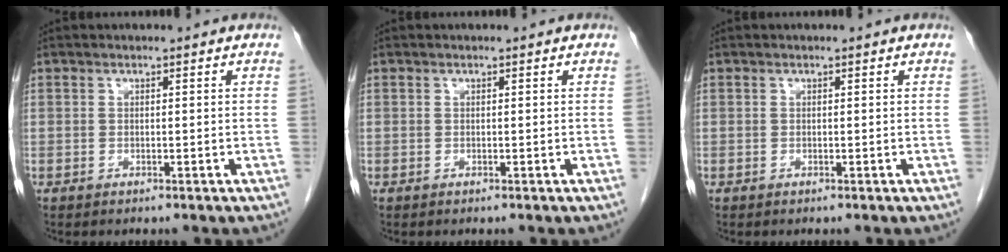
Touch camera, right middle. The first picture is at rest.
{"total": 0.0}
{"total": 0.0}